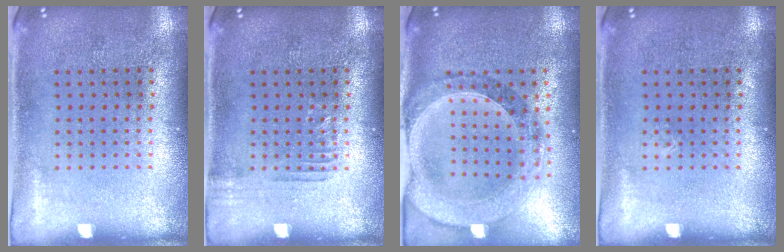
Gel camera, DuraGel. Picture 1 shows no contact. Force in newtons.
{"total": 0.9, "press": 0.9, "slide": 0.2}
{"total": 1.5, "press": 1.5, "slide": 0.3}
{"total": 0.0}